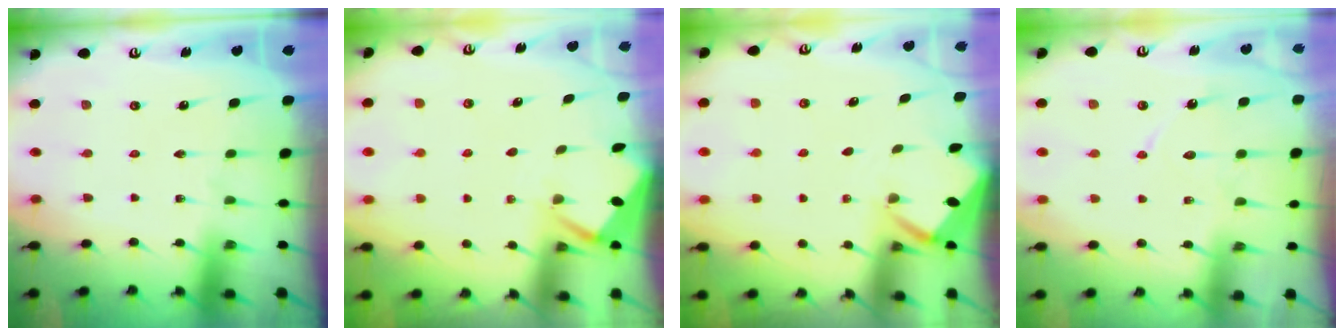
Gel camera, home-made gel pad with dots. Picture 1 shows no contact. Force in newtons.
{"total": 2.6, "press": 2.6, "slide": 0.4}
{"total": 2.3, "press": 2.3, "slide": 0.1}
{"total": 8.2, "press": 8.1, "slide": 0.7}